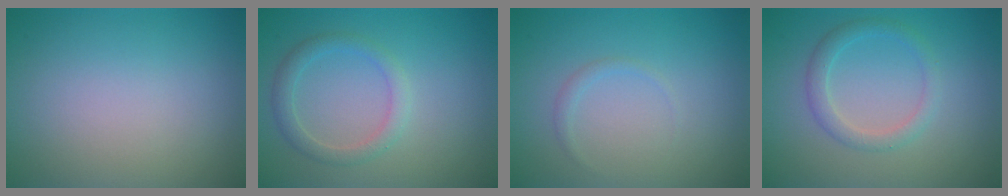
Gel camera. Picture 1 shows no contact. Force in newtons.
{"total": 2.1, "press": 2.1, "slide": 0.1}
{"total": 0.7, "press": 0.7, "slide": 0.1}
{"total": 2.1, "press": 2.1, "slide": 0.1}